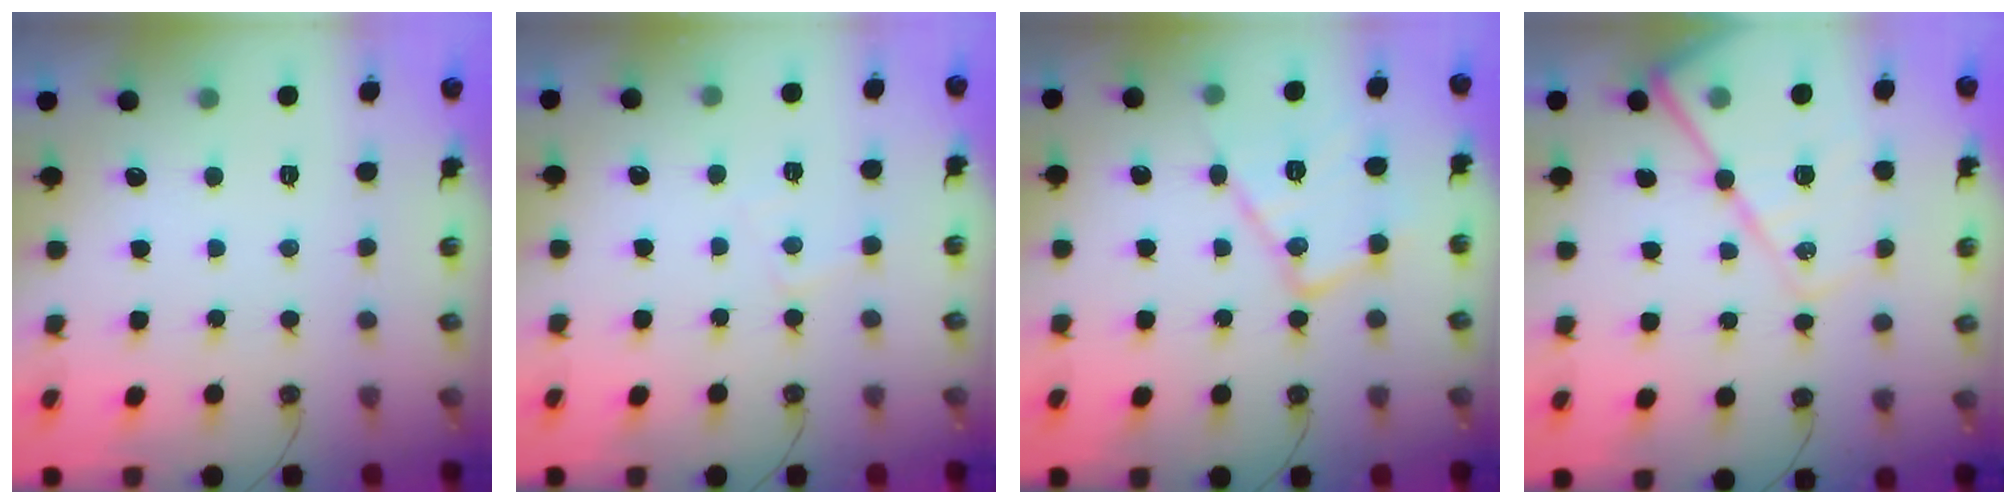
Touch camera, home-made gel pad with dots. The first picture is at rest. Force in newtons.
{"total": 4.7, "press": 4.6, "slide": 0.6}
{"total": 14.4, "press": 14.4, "slide": 0.8}
{"total": 17.2, "press": 17.1, "slide": 1.9}